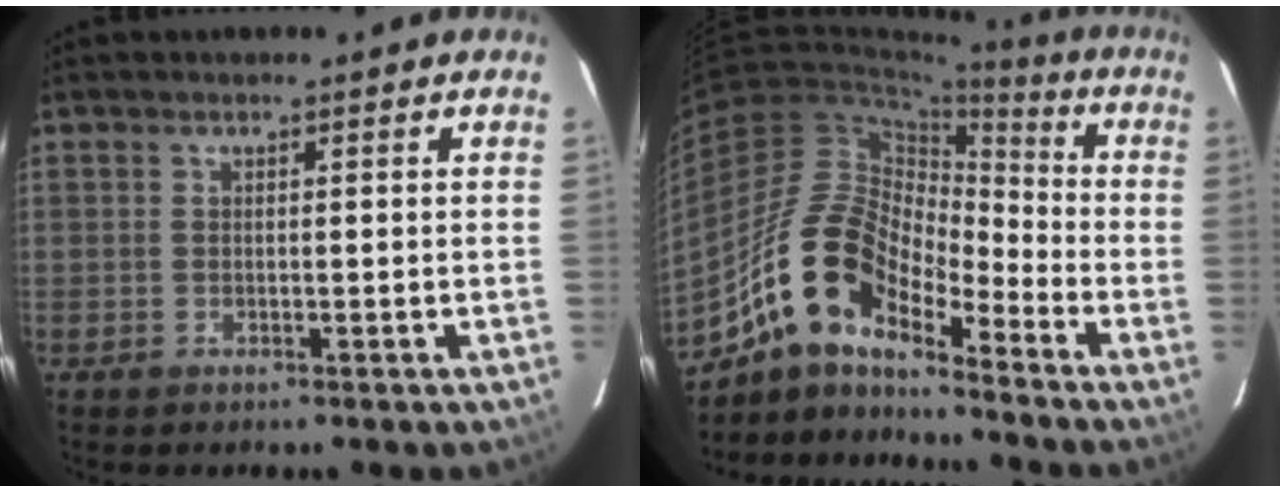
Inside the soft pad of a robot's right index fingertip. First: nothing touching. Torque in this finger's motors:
{"motor_torque": [1.12, -1.02, 1.06, 0.19]}